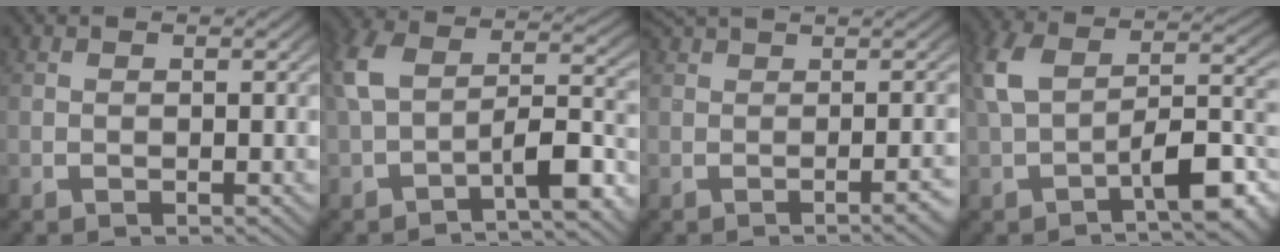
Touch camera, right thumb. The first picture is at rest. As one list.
[{"total": 6.9, "force": [-1.8, 3.7, 5.5], "torque": [-0.113, -0.010, -0.013]}, {"total": 2.9, "force": [0.3, 0.3, 2.9], "torque": [-0.040, 0.012, 0.007]}, {"total": 7.6, "force": [-1.4, 4.0, 6.3], "torque": [-0.118, -0.006, -0.004]}]